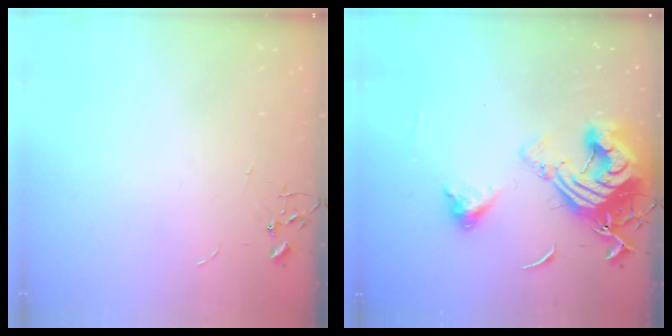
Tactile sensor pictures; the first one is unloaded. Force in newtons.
{"total": 18.1, "press": 18.0, "slide": 1.9}